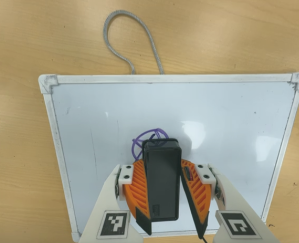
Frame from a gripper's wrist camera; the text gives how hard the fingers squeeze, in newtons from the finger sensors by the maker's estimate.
{"total": 12.1, "left": 13.8, "right": 10.5}